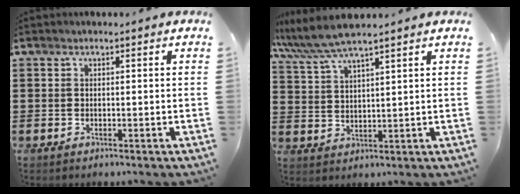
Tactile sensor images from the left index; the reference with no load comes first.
{"total": 6.0, "force": [5.1, 0.3, 3.2], "torque": [-0.076, -0.013, 0.092]}